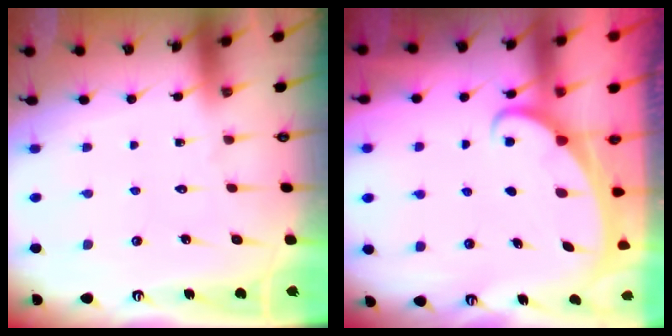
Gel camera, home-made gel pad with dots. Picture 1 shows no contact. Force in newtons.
{"total": 1.9, "press": 1.9, "slide": 0.3}